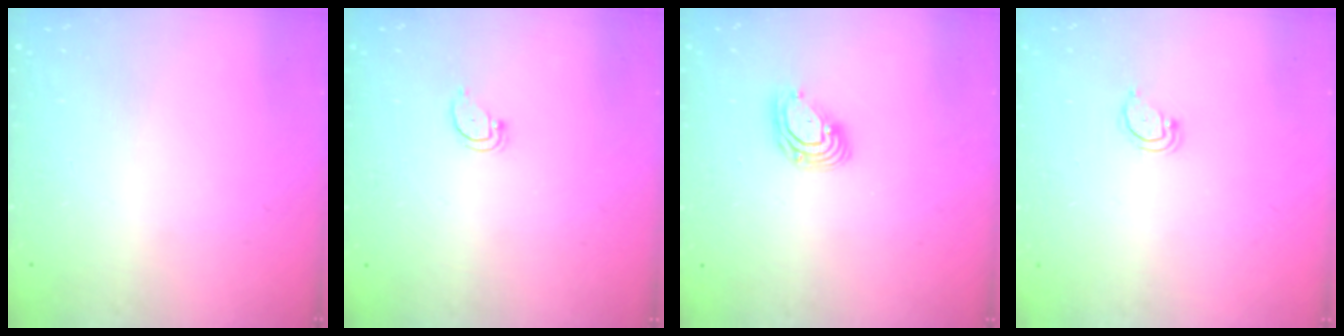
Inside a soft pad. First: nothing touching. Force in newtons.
{"total": 2.4, "press": 2.4, "slide": 0.2}
{"total": 7.5, "press": 7.3, "slide": 1.3}
{"total": 2.3, "press": 2.3, "slide": 0.2}